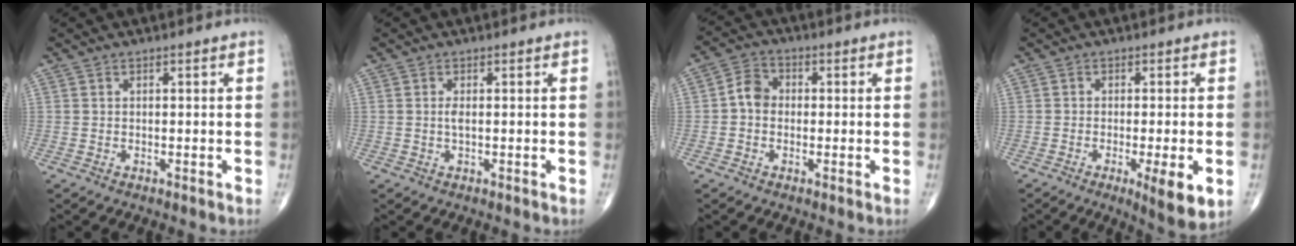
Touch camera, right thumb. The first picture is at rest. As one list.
[{"total": 1.1, "force": [0.0, 0.2, 1.1], "torque": [-0.023, -0.002, 0.000]}, {"total": 4.6, "force": [-0.4, 3.7, 2.6], "torque": [-0.034, 0.017, -0.018]}, {"total": 7.3, "force": [-2.3, 1.4, 6.8], "torque": [-0.099, -0.017, -0.034]}]